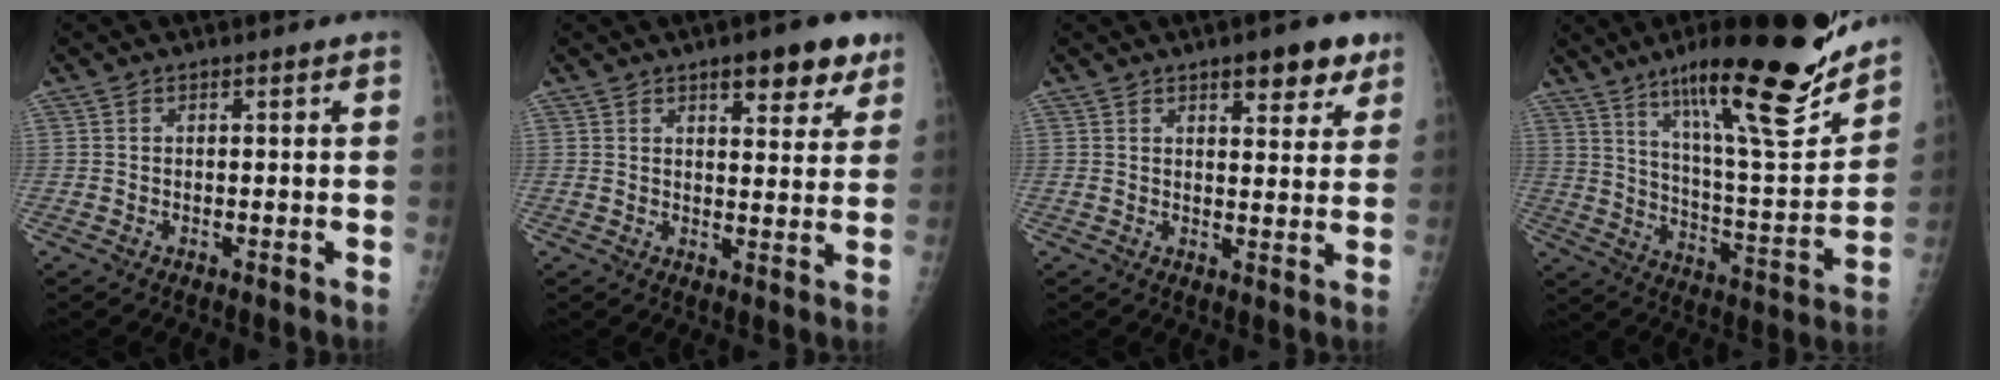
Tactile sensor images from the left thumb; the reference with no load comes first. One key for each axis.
{"total": 8.5, "fx": 5.5, "fy": 3.2, "fz": 5.6, "tx": -0.044, "ty": -0.024, "tz": 0.072}
{"total": 7.2, "fx": 4.7, "fy": 2.7, "fz": 4.7, "tx": -0.033, "ty": -0.020, "tz": 0.061}
{"total": 25.0, "fx": 17.4, "fy": 4.4, "fz": 17.4, "tx": -0.247, "ty": -0.086, "tz": 0.284}